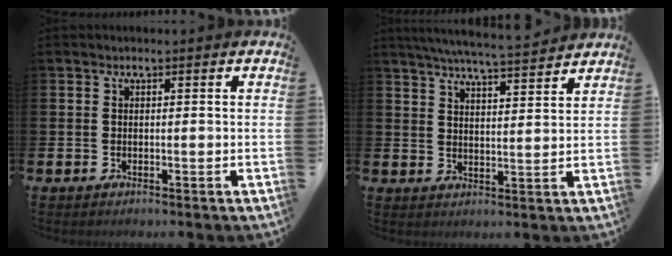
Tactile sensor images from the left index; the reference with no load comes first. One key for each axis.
{"total": 6.2, "fx": 6.0, "fy": -0.3, "fz": 1.5, "tx": -0.045, "ty": -0.038, "tz": 0.105}